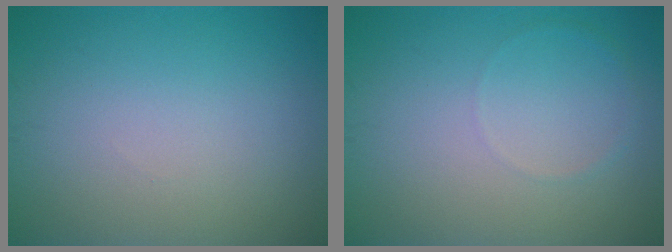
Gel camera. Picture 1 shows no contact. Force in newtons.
{"total": 0.6, "press": 0.6, "slide": 0.1}